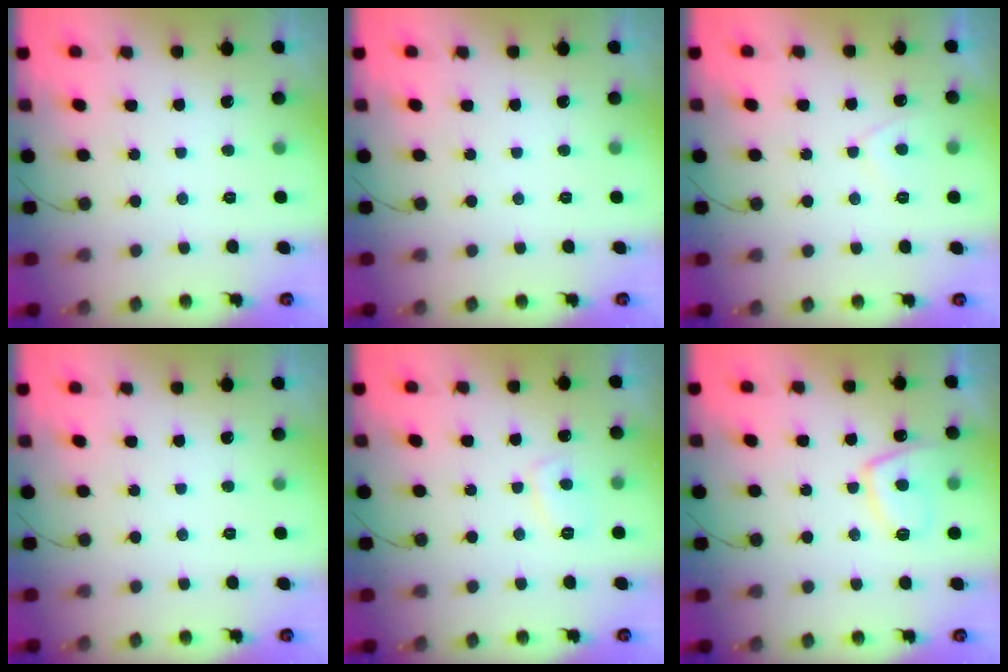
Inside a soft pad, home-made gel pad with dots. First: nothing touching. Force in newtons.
{"total": 0.0}
{"total": 2.2, "press": 2.2, "slide": 0.5}
{"total": 0.0}
{"total": 4.1, "press": 4.0, "slide": 0.8}
{"total": 9.4, "press": 9.3, "slide": 1.2}